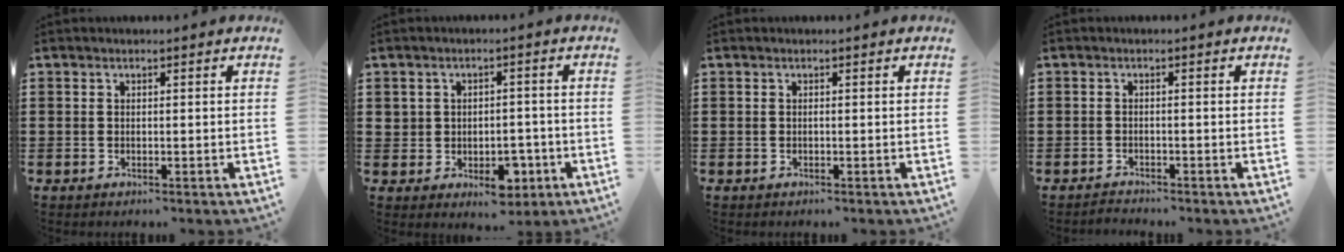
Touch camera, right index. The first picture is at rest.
{"total": 4.5, "force": [-1.4, 3.3, 2.7], "torque": [-0.045, 0.006, -0.028]}
{"total": 0.0}
{"total": 1.1, "force": [-1.1, 0.0, 0.0], "torque": [-0.004, 0.003, -0.025]}